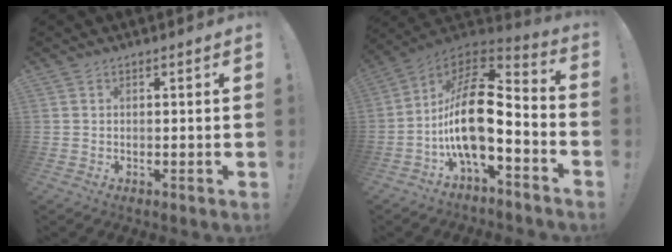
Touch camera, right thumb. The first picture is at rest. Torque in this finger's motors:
{"motor_torque": [2.39, 2.59, 1.90, -0.88, 0.41]}